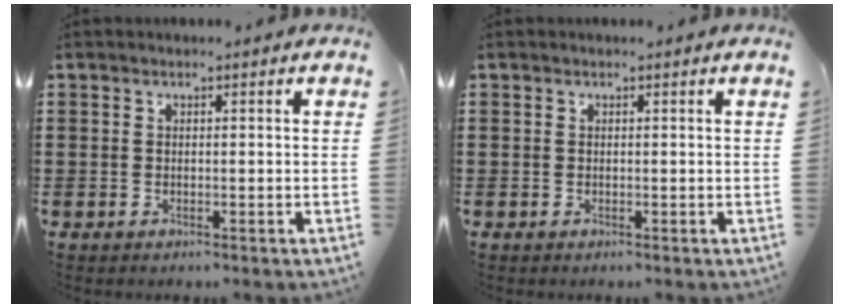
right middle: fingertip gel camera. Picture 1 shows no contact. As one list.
[{"total": 0.0}]